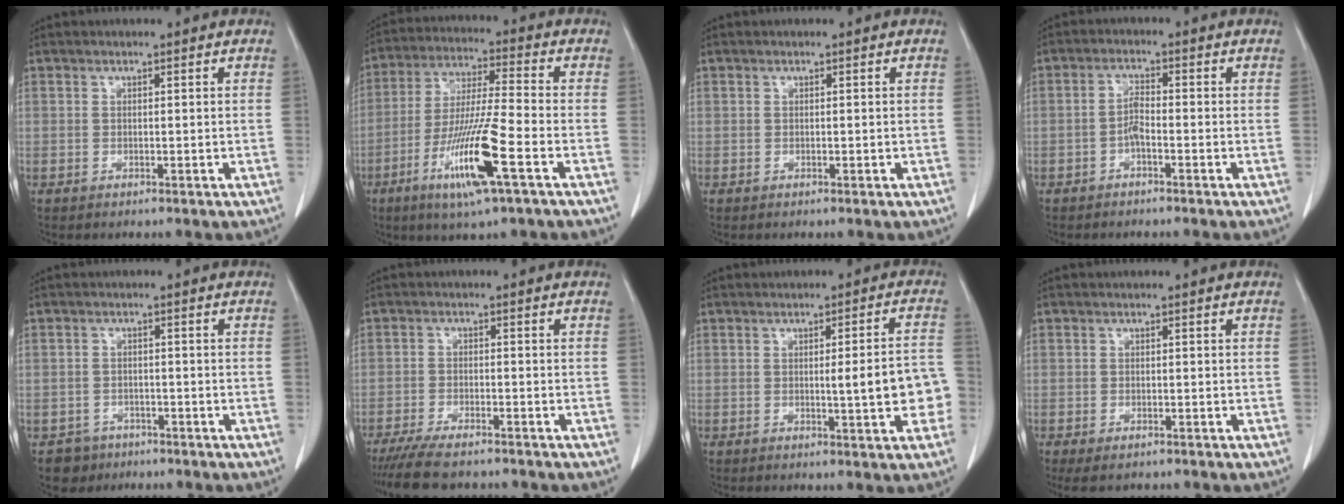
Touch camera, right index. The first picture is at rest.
{"total": 13.8, "force": [-5.8, 0.1, 12.5], "torque": [-0.250, -0.022, -0.107]}
{"total": 0.0}
{"total": 2.4, "force": [-1.2, 0.5, 2.1], "torque": [-0.042, 0.002, -0.023]}
{"total": 3.6, "force": [-2.2, 2.8, -0.5], "torque": [0.008, 0.012, -0.035]}
{"total": 8.2, "force": [-7.1, 1.5, 3.8], "torque": [-0.060, -0.016, -0.114]}
{"total": 7.2, "force": [-1.3, 0.9, 7.0], "torque": [-0.082, 0.013, -0.016]}
{"total": 3.1, "force": [-2.3, 1.2, 1.6], "torque": [-0.028, -0.007, -0.031]}